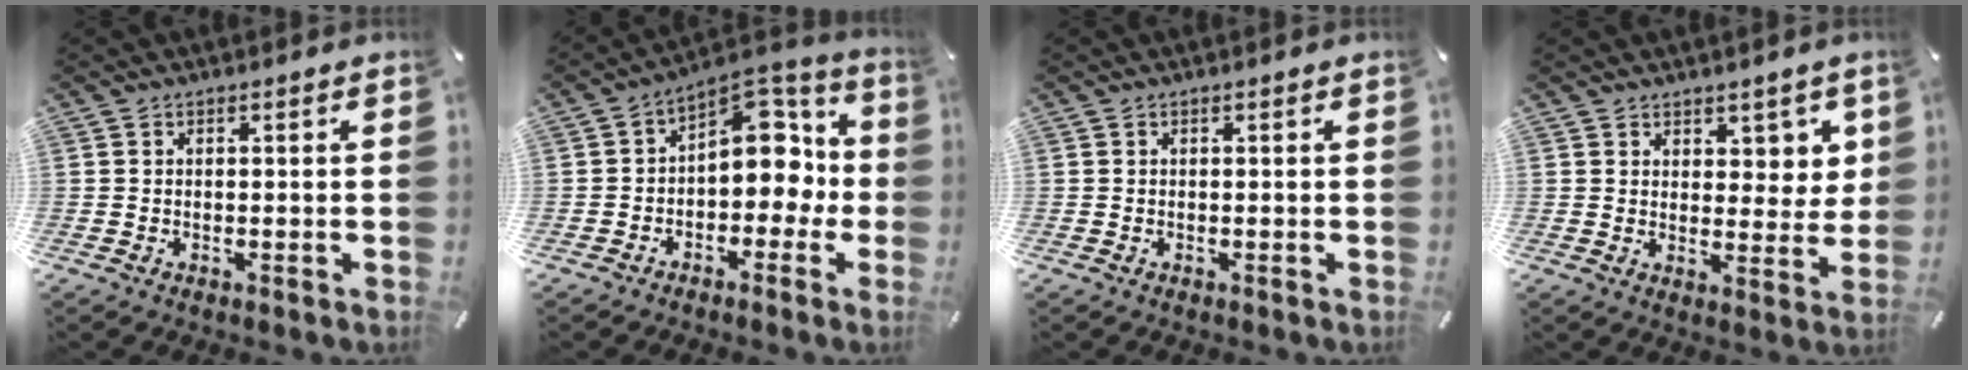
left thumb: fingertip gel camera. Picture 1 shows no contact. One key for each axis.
{"total": 11.3, "fx": 2.0, "fy": 8.3, "fz": 7.4, "tx": -0.085, "ty": -0.022, "tz": 0.036}
{"total": 0.0}
{"total": 5.7, "fx": 3.7, "fy": 3.9, "fz": 1.8, "tx": -0.003, "ty": -0.026, "tz": 0.061}